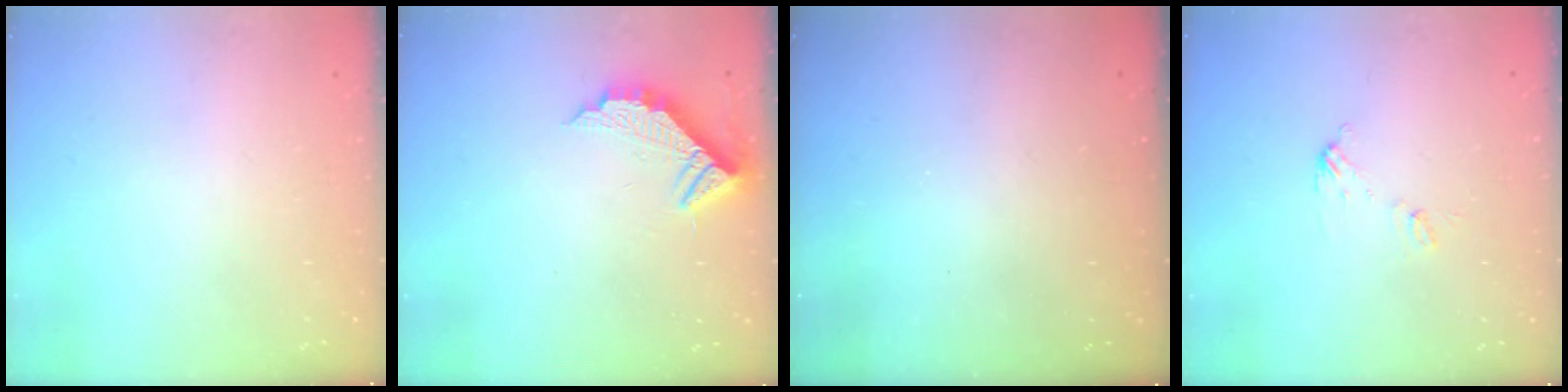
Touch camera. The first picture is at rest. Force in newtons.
{"total": 8.9, "press": 8.9, "slide": 0.3}
{"total": 3.0, "press": 3.0, "slide": 0.1}
{"total": 5.7, "press": 5.7, "slide": 0.5}